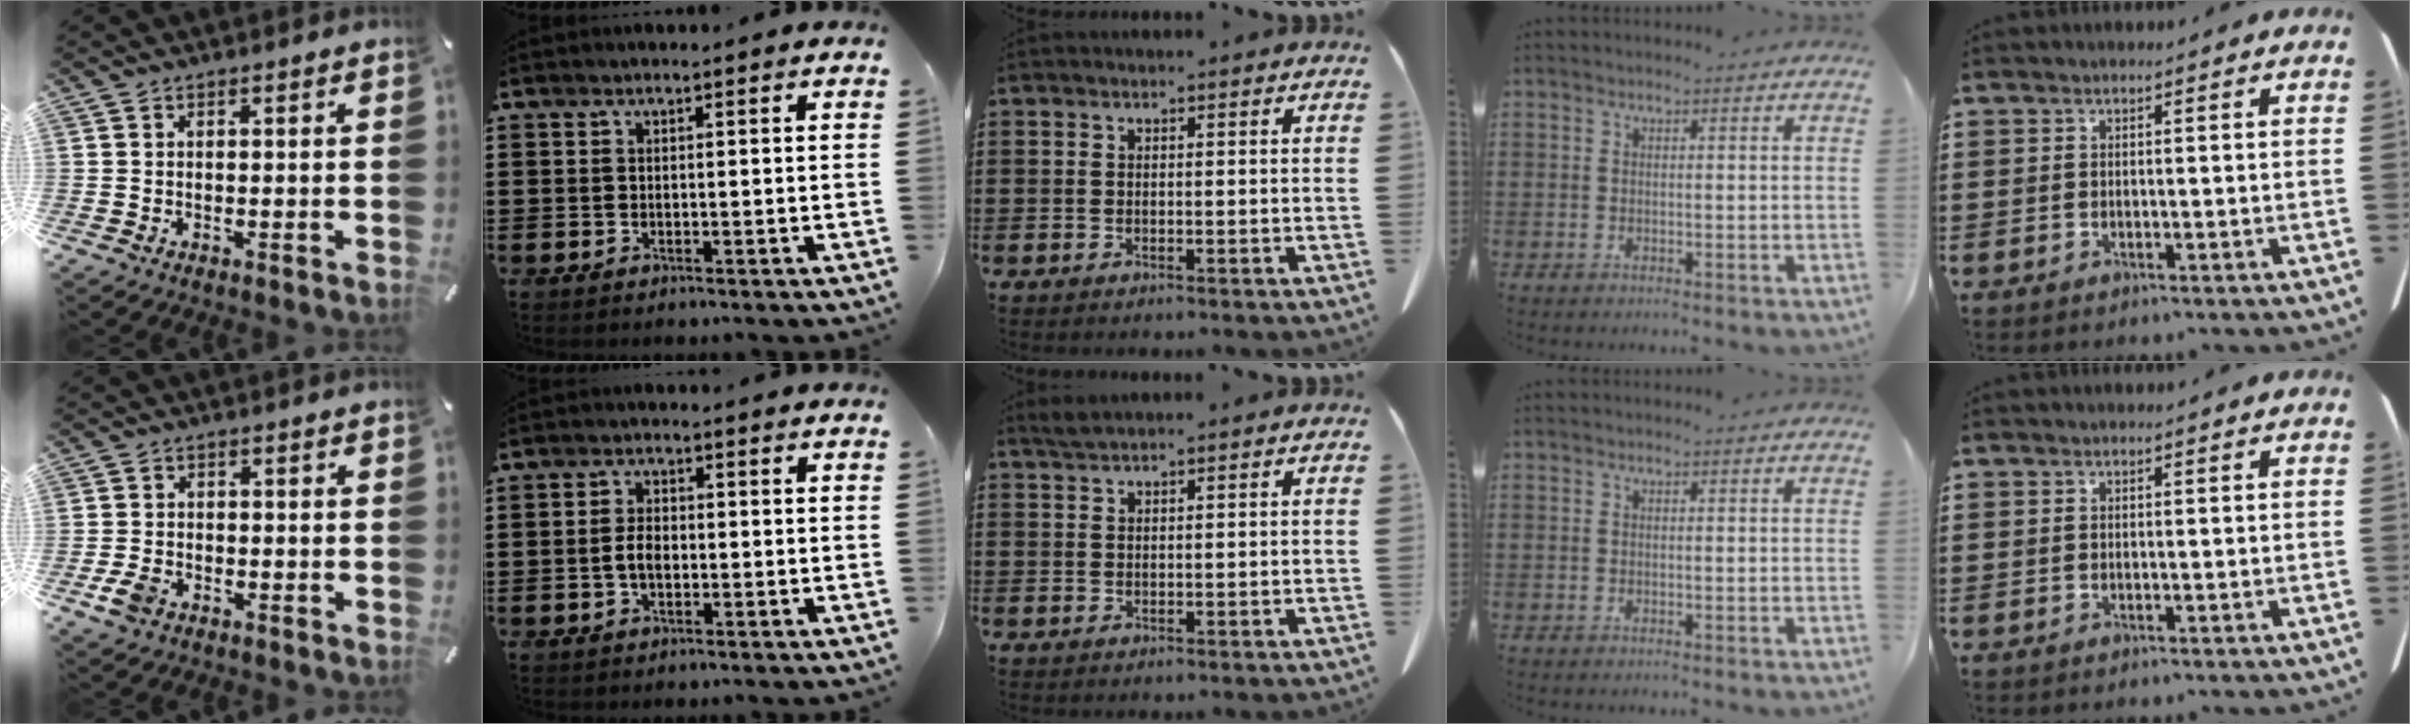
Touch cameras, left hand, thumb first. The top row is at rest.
{"thumb": {"total": 4.1, "force": [-2.0, 2.9, 2.2], "torque": [-0.055, 0.004, -0.040]}, "index": {"total": 3.2, "force": [-0.4, 1.7, 2.6], "torque": [-0.066, 0.000, -0.014]}, "middle": {"total": 1.3, "force": [1.1, 0.0, 0.6], "torque": [-0.016, -0.002, 0.022]}}